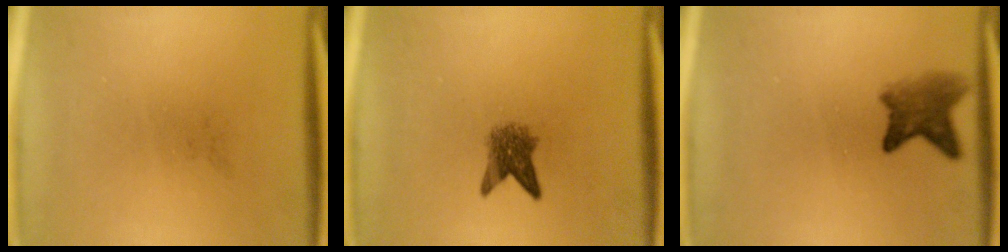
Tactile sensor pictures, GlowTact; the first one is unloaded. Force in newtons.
{"total": 3.5}
{"total": 4.2}